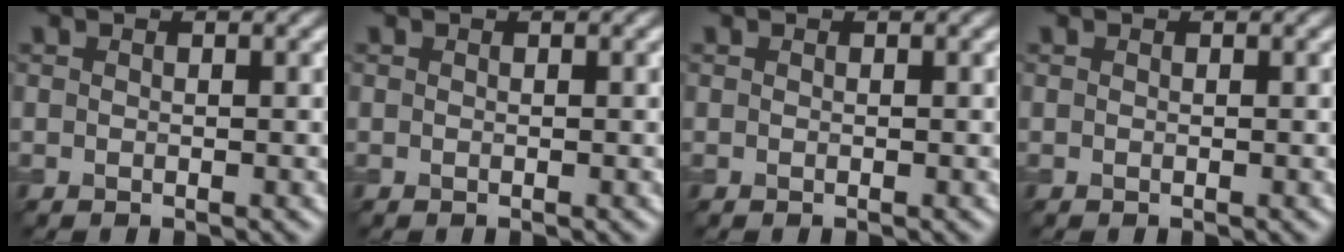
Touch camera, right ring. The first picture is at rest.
{"total": 0.0}
{"total": 0.0}
{"total": 0.0}